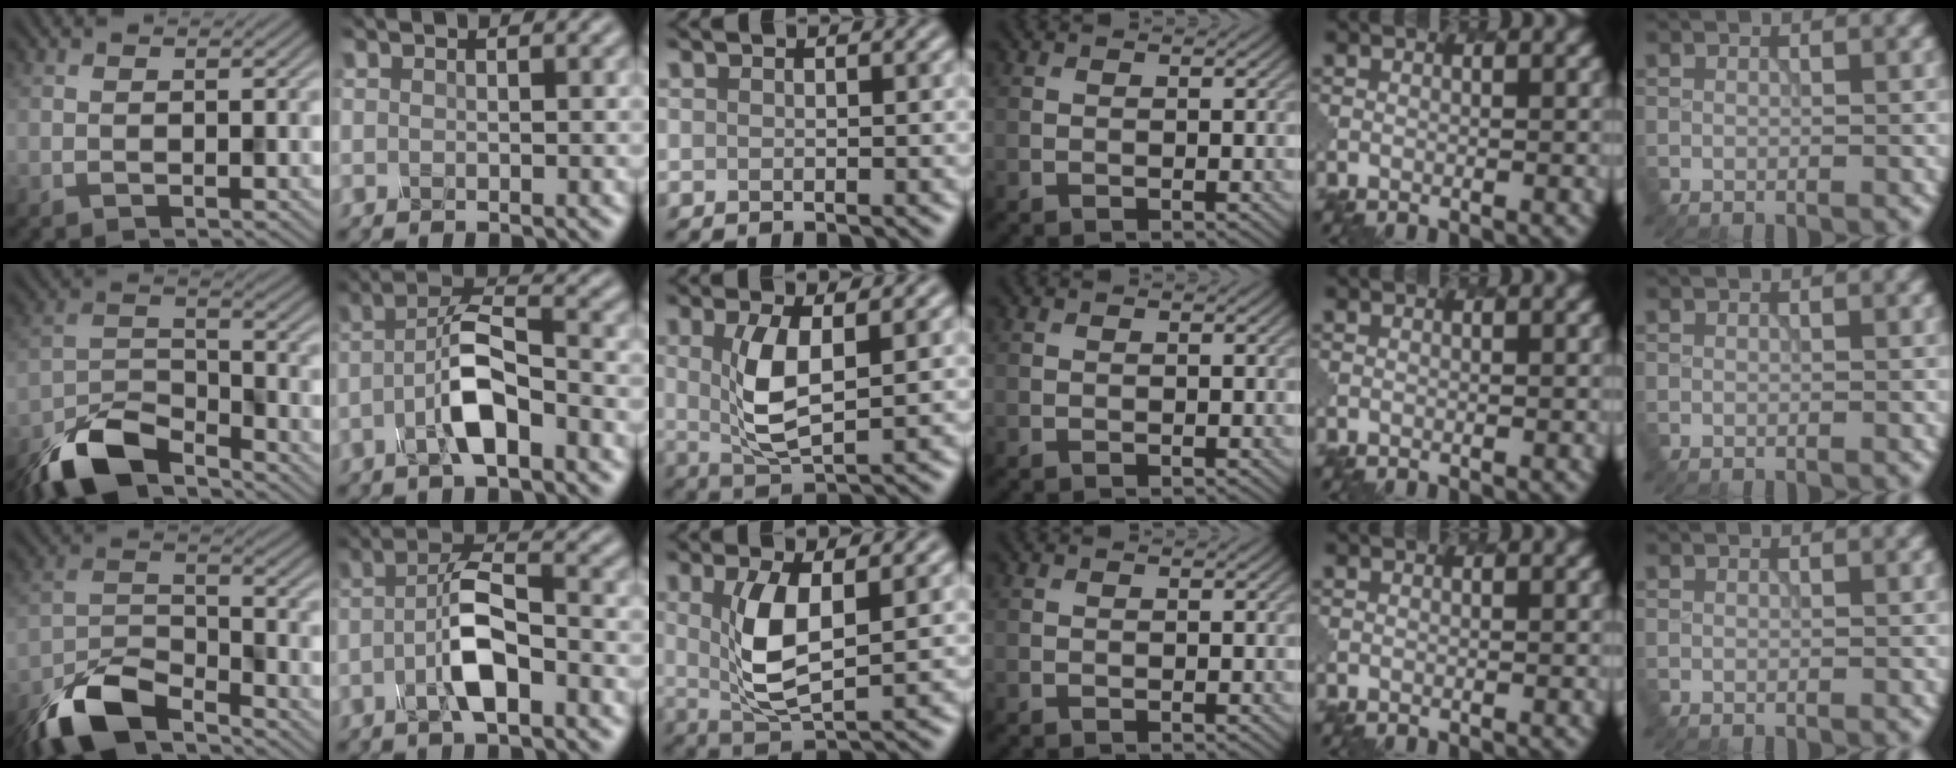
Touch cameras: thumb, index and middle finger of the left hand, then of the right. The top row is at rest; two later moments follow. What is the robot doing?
{"motion": "press", "object": "mechanical pencil"}